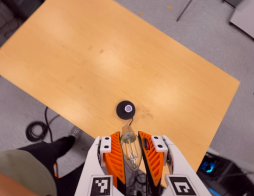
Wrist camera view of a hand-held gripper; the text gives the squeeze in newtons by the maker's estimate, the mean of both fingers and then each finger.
{"total": 21.3, "left": 22.5, "right": 20.1}